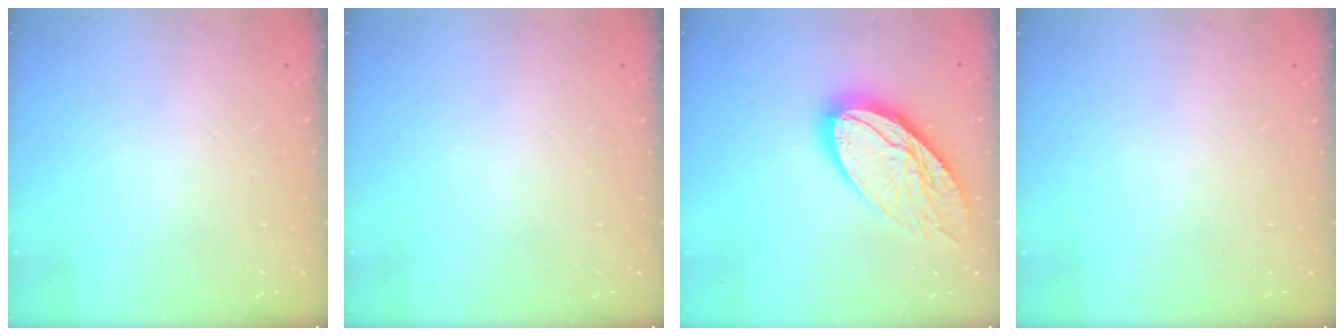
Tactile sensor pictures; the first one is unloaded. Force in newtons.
{"total": 0.0}
{"total": 18.6, "press": 18.5, "slide": 1.2}
{"total": 0.0}